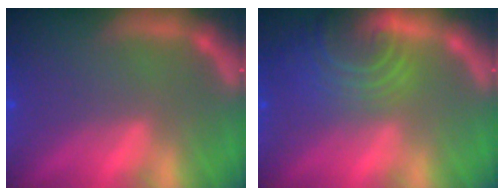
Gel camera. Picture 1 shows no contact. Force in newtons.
{"total": 7.0}